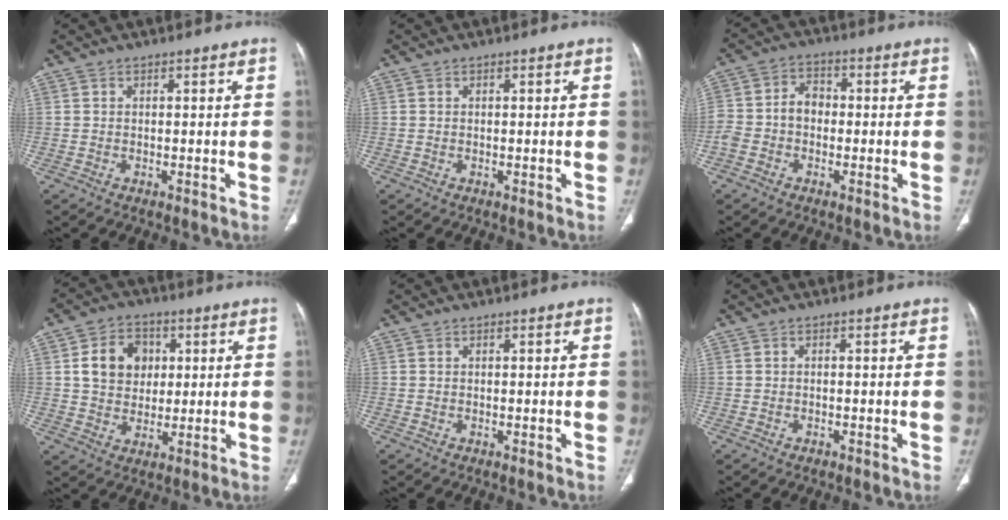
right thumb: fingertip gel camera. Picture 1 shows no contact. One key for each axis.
{"total": 0.0}
{"total": 6.5, "fx": -1.3, "fy": 5.0, "fz": 4.1, "tx": -0.070, "ty": 0.030, "tz": -0.032}
{"total": 10.1, "fx": 2.3, "fy": 8.1, "fz": 5.6, "tx": -0.062, "ty": -0.001, "tz": 0.038}
{"total": 0.0}
{"total": 0.6, "fx": -0.4, "fy": 0.3, "fz": 0.2, "tx": -0.005, "ty": 0.000, "tz": -0.008}